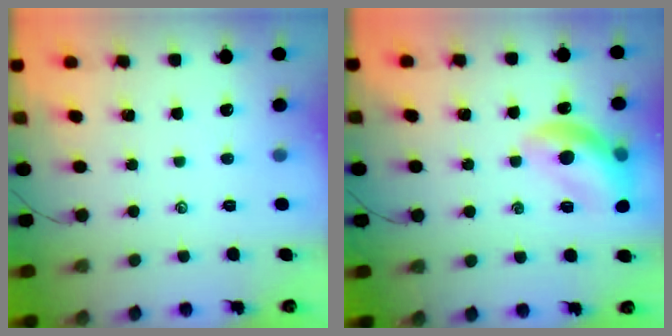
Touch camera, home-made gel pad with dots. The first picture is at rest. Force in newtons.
{"total": 14.8, "press": 14.6, "slide": 2.2}